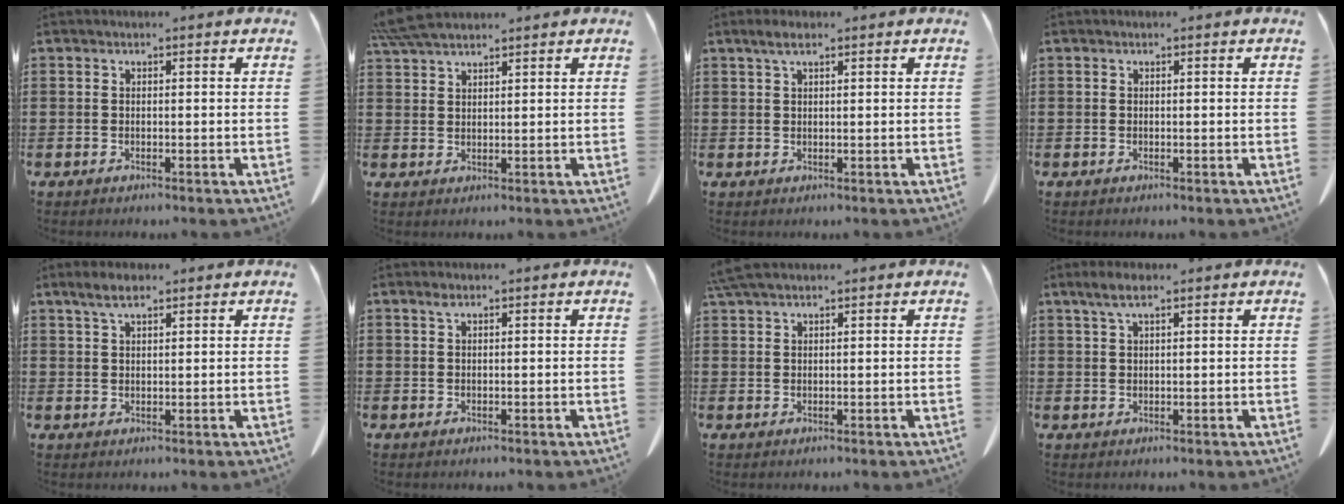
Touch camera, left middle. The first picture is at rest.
{"total": 4.9, "force": [4.3, 0.8, 2.3], "torque": [-0.058, -0.004, 0.082]}
{"total": 2.3, "force": [1.3, 0.6, 1.8], "torque": [-0.039, 0.002, 0.023]}
{"total": 0.0}
{"total": 3.4, "force": [2.2, 1.1, 2.4], "torque": [-0.052, 0.004, 0.042]}
{"total": 0.8, "force": [0.5, 0.3, 0.6], "torque": [-0.015, 0.002, 0.009]}
{"total": 2.7, "force": [2.2, 0.3, 1.7], "torque": [-0.038, 0.003, 0.042]}
{"total": 3.4, "force": [1.9, 0.9, 2.7], "torque": [-0.055, 0.003, 0.034]}